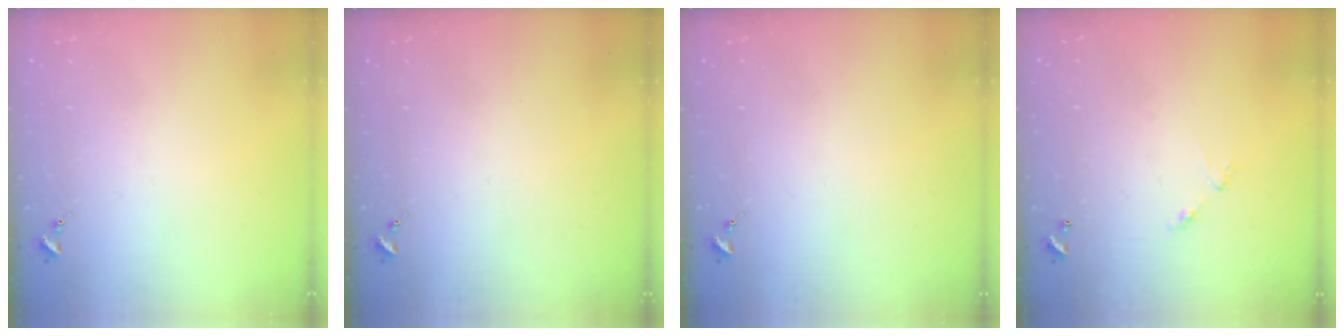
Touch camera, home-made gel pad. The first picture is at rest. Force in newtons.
{"total": 0.0}
{"total": 0.0}
{"total": 5.9, "press": 5.9, "slide": 0.4}